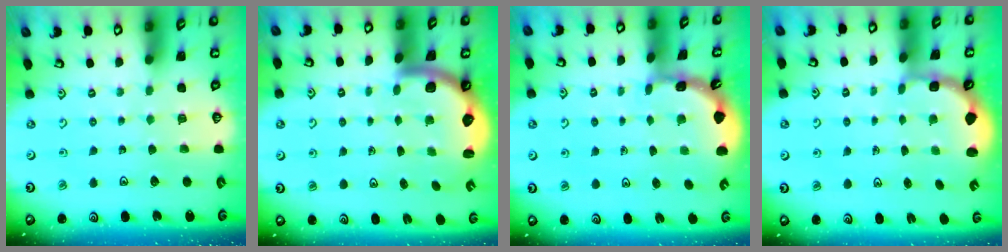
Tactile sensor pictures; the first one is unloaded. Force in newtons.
{"total": 2.7, "press": 2.6, "slide": 0.5}
{"total": 1.9, "press": 1.9, "slide": 0.0}
{"total": 2.7, "press": 2.0, "slide": 1.7}